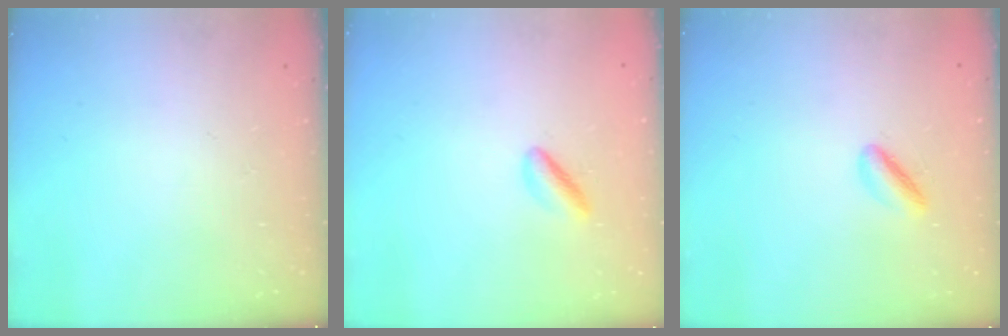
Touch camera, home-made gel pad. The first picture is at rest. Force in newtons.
{"total": 3.0, "press": 3.0, "slide": 0.1}
{"total": 3.5, "press": 3.5, "slide": 0.6}